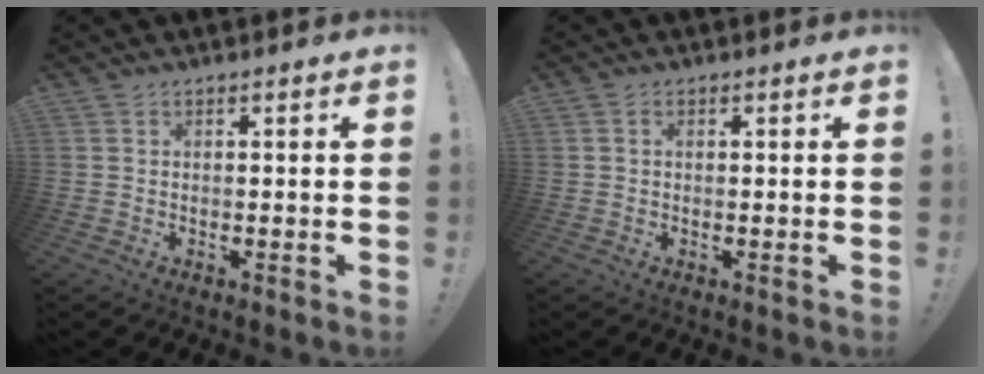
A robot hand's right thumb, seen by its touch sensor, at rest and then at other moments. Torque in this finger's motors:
{"motor_torque": [-0.27, 0.08, -0.14, 0.16, 0.09]}